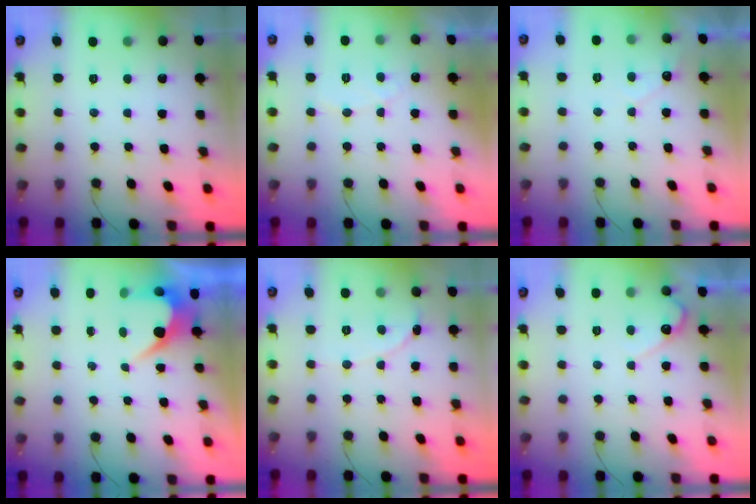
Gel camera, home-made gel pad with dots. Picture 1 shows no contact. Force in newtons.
{"total": 5.4, "press": 5.4, "slide": 0.4}
{"total": 2.7, "press": 2.7, "slide": 0.1}
{"total": 5.1, "press": 5.0, "slide": 0.2}
{"total": 1.1, "press": 1.1, "slide": 0.1}
{"total": 4.6, "press": 4.6, "slide": 0.4}